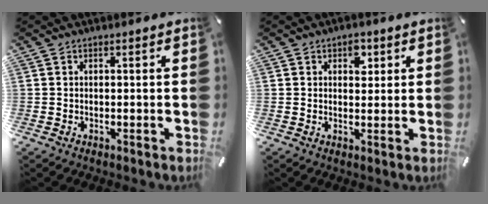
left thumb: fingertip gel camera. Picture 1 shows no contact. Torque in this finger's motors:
{"motor_torque": [0.46, 0.41, 0.24, -0.34, 0.00]}